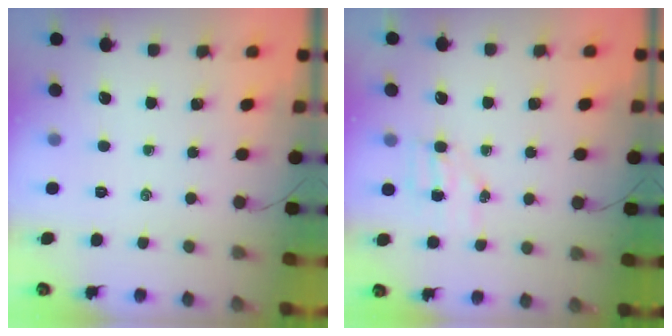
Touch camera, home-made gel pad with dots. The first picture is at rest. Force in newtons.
{"total": 4.5, "press": 4.5, "slide": 0.9}